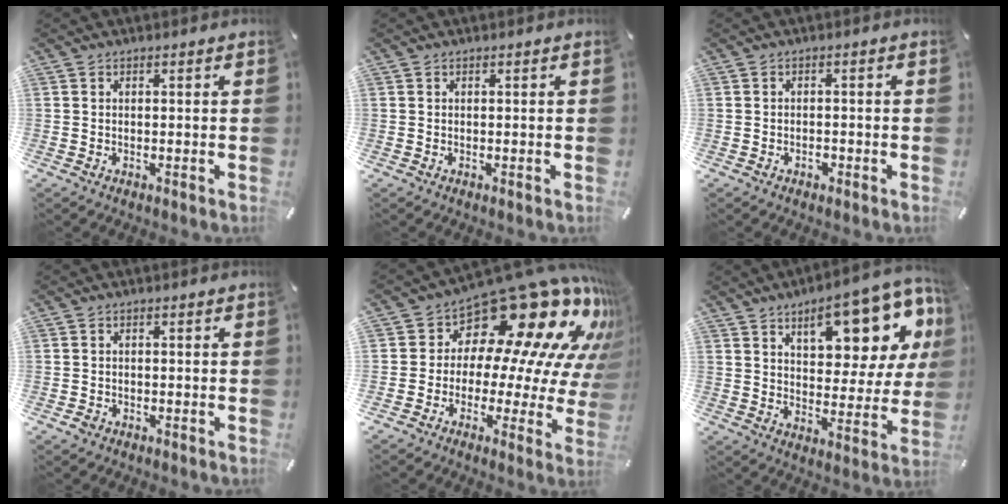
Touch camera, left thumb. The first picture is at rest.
{"total": 0.0}
{"total": 1.3, "force": [-0.7, 1.0, 0.5], "torque": [-0.013, 0.002, -0.017]}
{"total": 1.1, "force": [-0.5, 0.9, 0.5], "torque": [-0.008, 0.003, -0.011]}
{"total": 20.5, "force": [14.2, 9.7, 11.2], "torque": [-0.144, -0.133, 0.234]}
{"total": 18.5, "force": [10.6, 8.3, 12.8], "torque": [-0.167, -0.063, 0.171]}